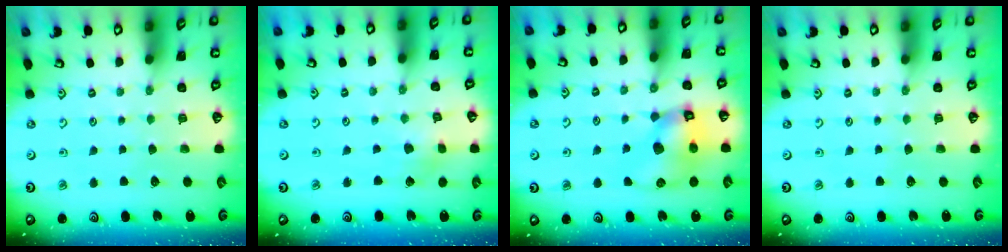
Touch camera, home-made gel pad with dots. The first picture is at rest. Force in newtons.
{"total": 3.3, "press": 3.3, "slide": 0.6}
{"total": 11.4, "press": 11.3, "slide": 1.6}
{"total": 0.0}